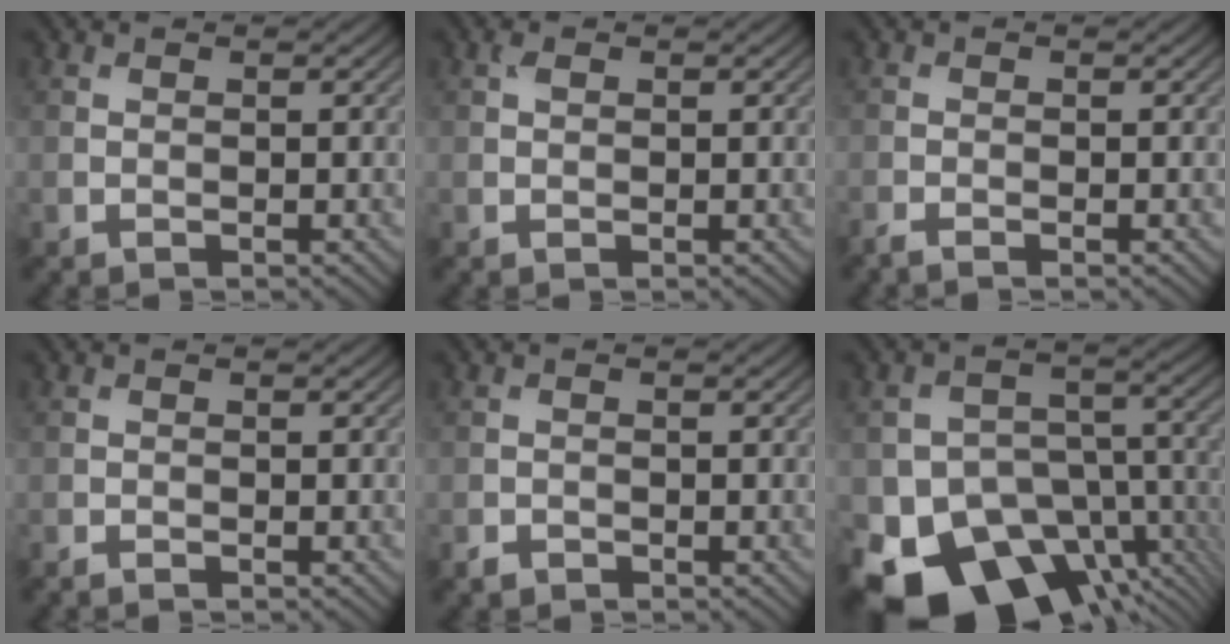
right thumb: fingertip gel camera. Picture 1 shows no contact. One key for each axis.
{"total": 0.8, "fx": 0.4, "fy": 0.5, "fz": 0.5, "tx": -0.013, "ty": 0.001, "tz": 0.007}
{"total": 1.1, "fx": -1.0, "fy": 0.1, "fz": 0.5, "tx": -0.014, "ty": -0.005, "tz": -0.026}
{"total": 0.8, "fx": -0.7, "fy": 0.1, "fz": 0.2, "tx": -0.004, "ty": -0.003, "tz": -0.015}
{"total": 1.0, "fx": -0.8, "fy": 0.5, "fz": 0.2, "tx": -0.005, "ty": -0.003, "tz": -0.017}
{"total": 15.4, "fx": -9.0, "fy": 9.5, "fz": 8.2, "tx": -0.147, "ty": -0.046, "tz": -0.136}